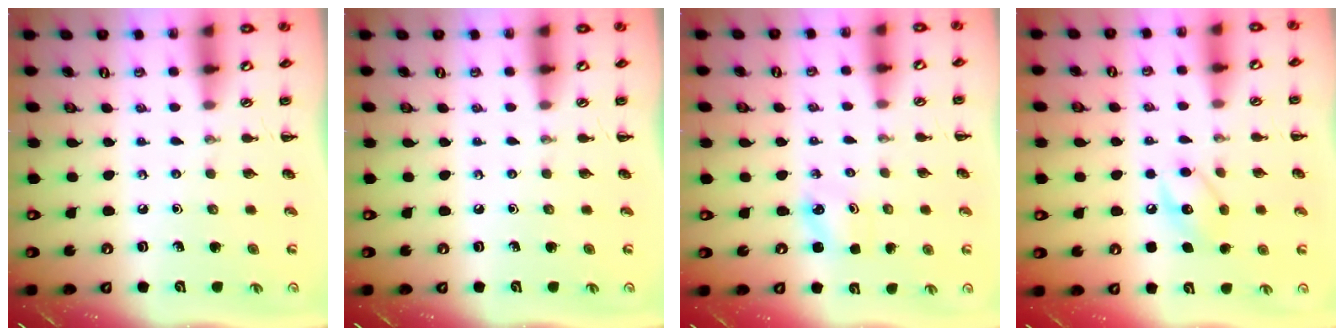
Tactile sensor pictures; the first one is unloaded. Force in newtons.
{"total": 0.0}
{"total": 2.5, "press": 2.4, "slide": 0.8}
{"total": 8.6, "press": 8.6, "slide": 0.7}